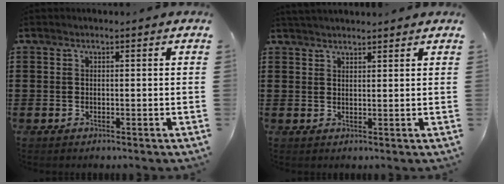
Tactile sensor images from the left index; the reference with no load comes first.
{"total": 1.8, "force": [1.8, 0.1, 0.1], "torque": [-0.005, 0.002, 0.035]}